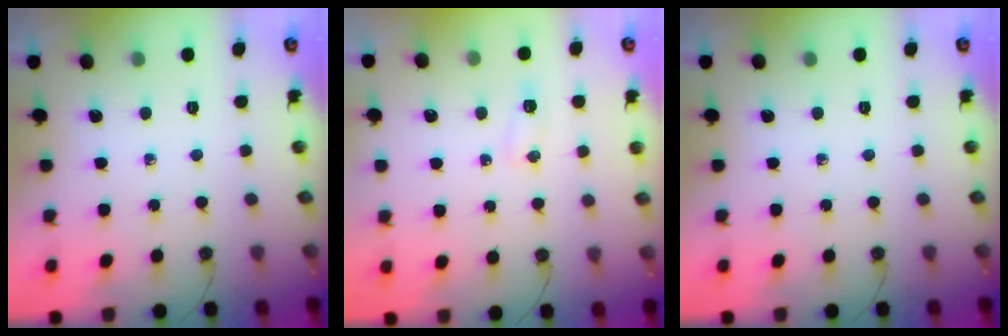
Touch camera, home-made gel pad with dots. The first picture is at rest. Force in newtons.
{"total": 4.2, "press": 4.1, "slide": 0.6}
{"total": 0.0}